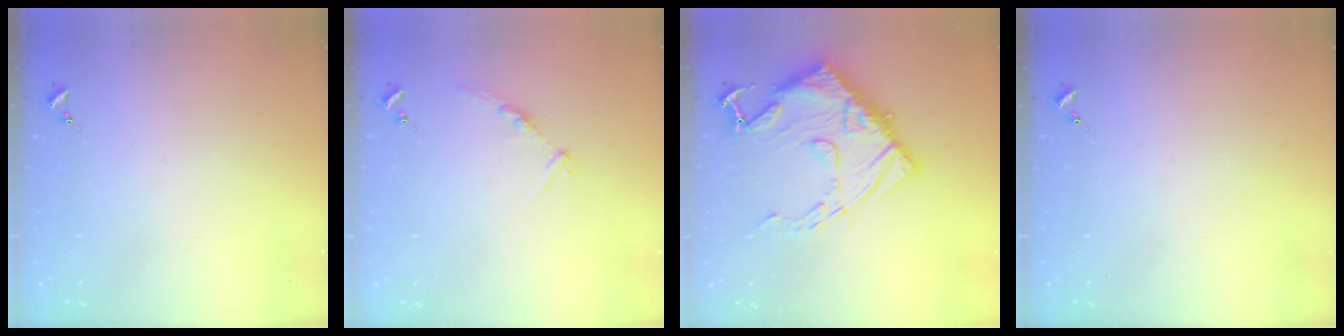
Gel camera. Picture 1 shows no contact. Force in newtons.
{"total": 8.3, "press": 8.2, "slide": 0.9}
{"total": 22.1, "press": 22.0, "slide": 2.0}
{"total": 0.0}